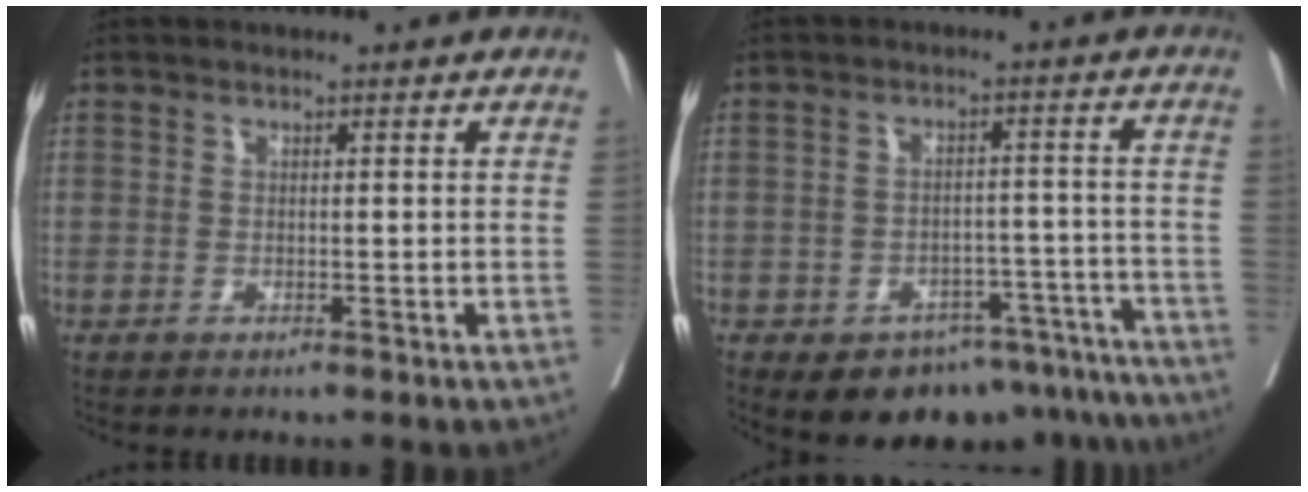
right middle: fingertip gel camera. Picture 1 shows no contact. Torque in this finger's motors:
{"motor_torque": [0.91, -0.90, 0.10, 0.04]}